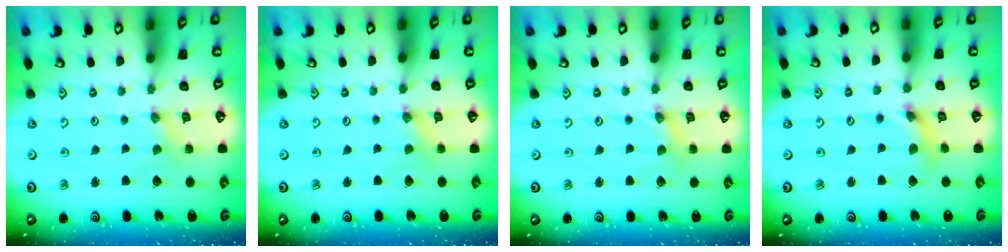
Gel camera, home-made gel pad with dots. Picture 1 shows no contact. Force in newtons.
{"total": 0.0}
{"total": 1.9, "press": 1.9, "slide": 0.3}
{"total": 5.0, "press": 5.0, "slide": 0.5}